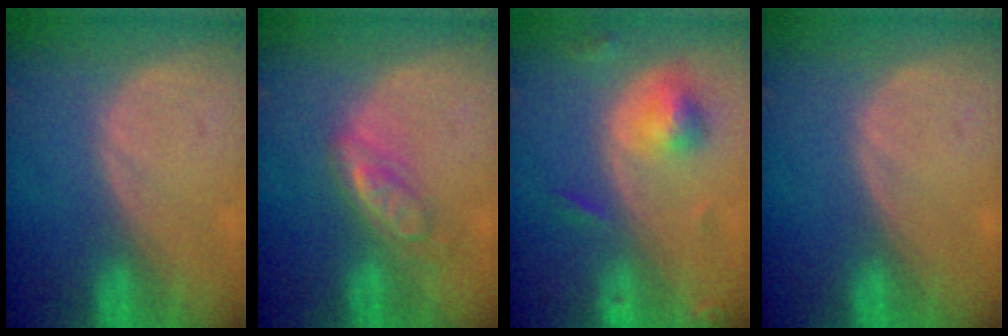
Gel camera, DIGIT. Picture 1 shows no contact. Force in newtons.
{"total": 5.4, "press": 4.7, "slide": 2.8}
{"total": 5.2, "press": 4.9, "slide": 1.8}
{"total": 0.0}